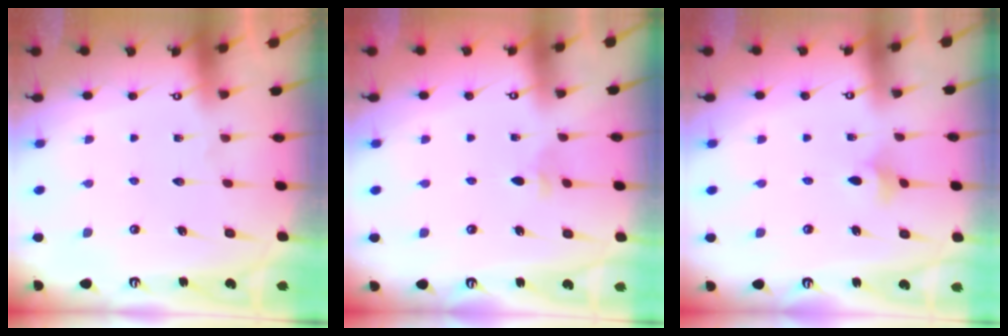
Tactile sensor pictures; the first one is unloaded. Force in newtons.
{"total": 2.3, "press": 2.2, "slide": 0.8}
{"total": 3.3, "press": 3.2, "slide": 0.6}